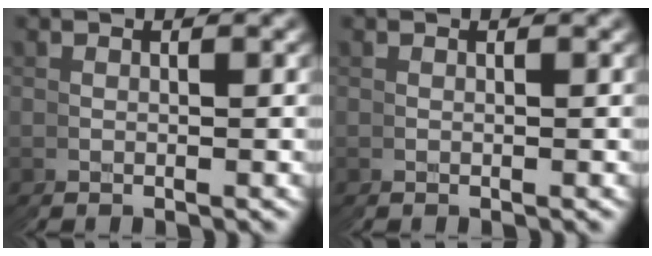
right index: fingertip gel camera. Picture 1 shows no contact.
{"total": 0.0}